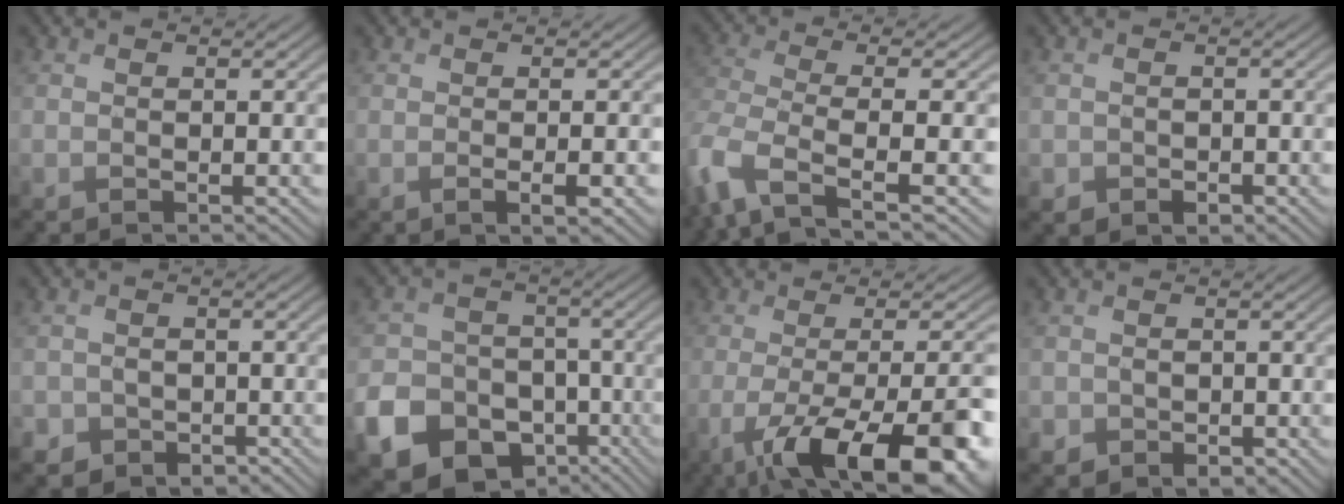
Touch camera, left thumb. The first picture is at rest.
{"total": 2.7, "force": [-0.5, 0.6, 2.5], "torque": [-0.042, 0.000, -0.009]}
{"total": 7.9, "force": [-4.0, 2.6, 6.3], "torque": [-0.156, -0.018, -0.086]}
{"total": 2.2, "force": [-0.9, 1.9, 0.7], "torque": [-0.011, -0.011, -0.017]}
{"total": 4.0, "force": [-2.0, 3.3, 0.9], "torque": [-0.013, -0.003, -0.040]}
{"total": 12.2, "force": [-6.1, 9.1, 5.4], "torque": [-0.140, -0.034, -0.112]}
{"total": 16.3, "force": [-6.7, 5.5, 13.8], "torque": [-0.214, -0.024, -0.094]}
{"total": 2.7, "force": [-1.0, 2.4, 0.9], "torque": [-0.021, -0.012, -0.018]}